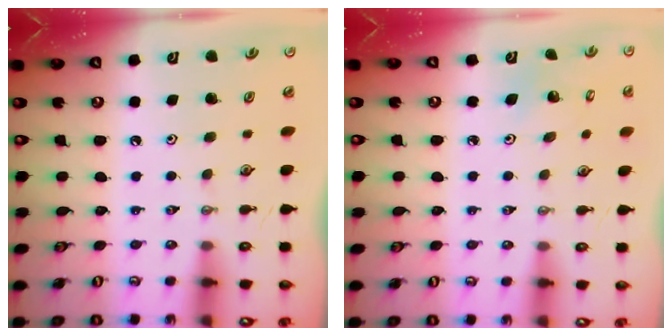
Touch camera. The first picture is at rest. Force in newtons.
{"total": 3.8, "press": 3.8, "slide": 0.2}